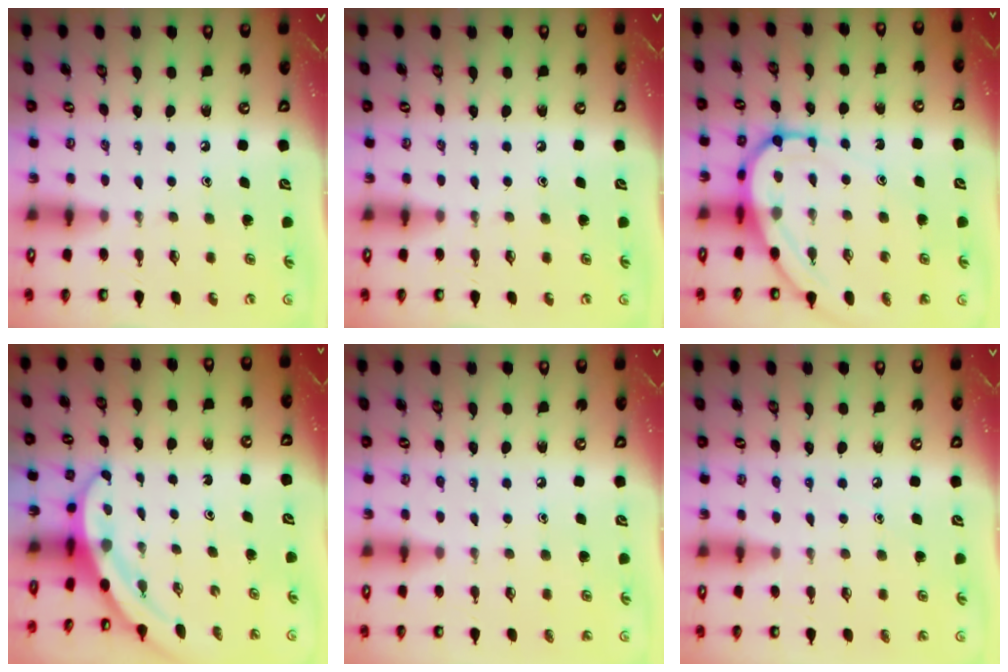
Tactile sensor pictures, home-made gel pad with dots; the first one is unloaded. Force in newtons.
{"total": 0.0}
{"total": 10.9, "press": 10.8, "slide": 1.0}
{"total": 3.7, "press": 3.7, "slide": 0.1}
{"total": 4.3, "press": 4.2, "slide": 0.5}
{"total": 3.7, "press": 3.7, "slide": 0.4}